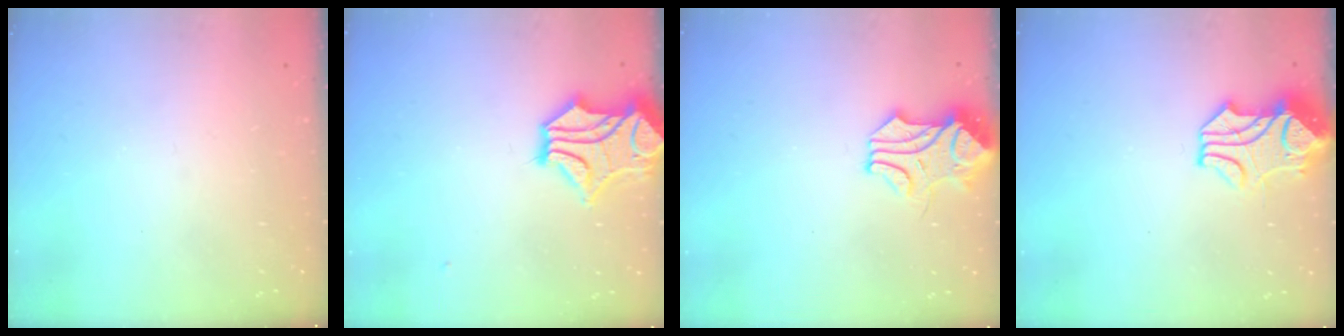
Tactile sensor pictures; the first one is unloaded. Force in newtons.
{"total": 6.9, "press": 6.6, "slide": 2.0}
{"total": 1.4, "press": 1.3, "slide": 0.5}
{"total": 2.2, "press": 1.9, "slide": 1.1}